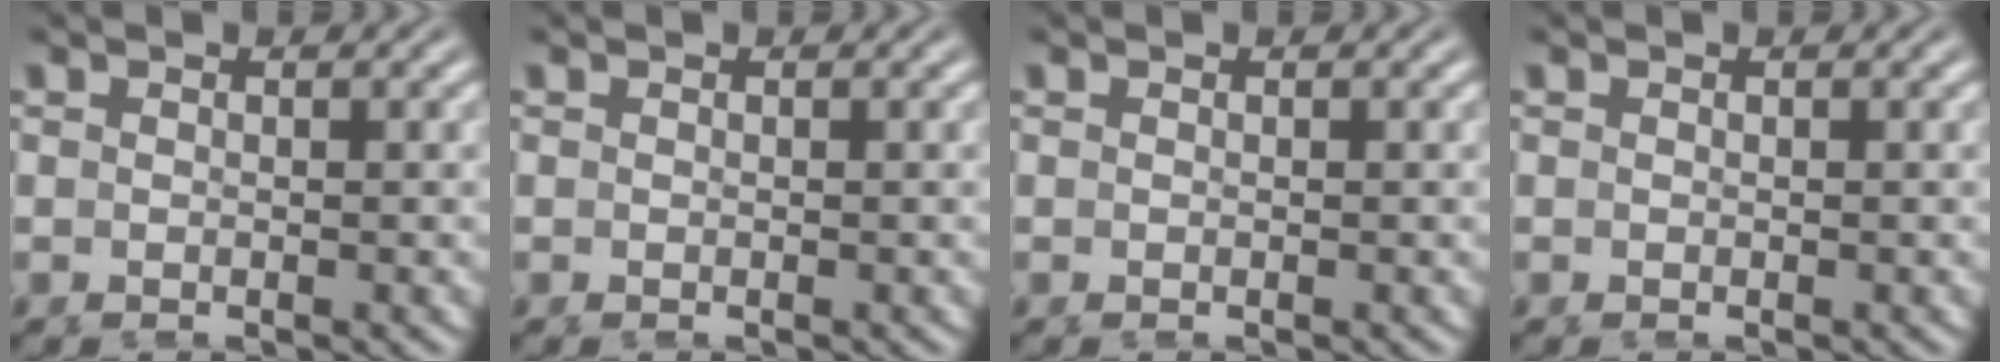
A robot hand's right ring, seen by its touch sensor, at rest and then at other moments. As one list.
[{"total": 0.0}, {"total": 0.0}, {"total": 0.0}]